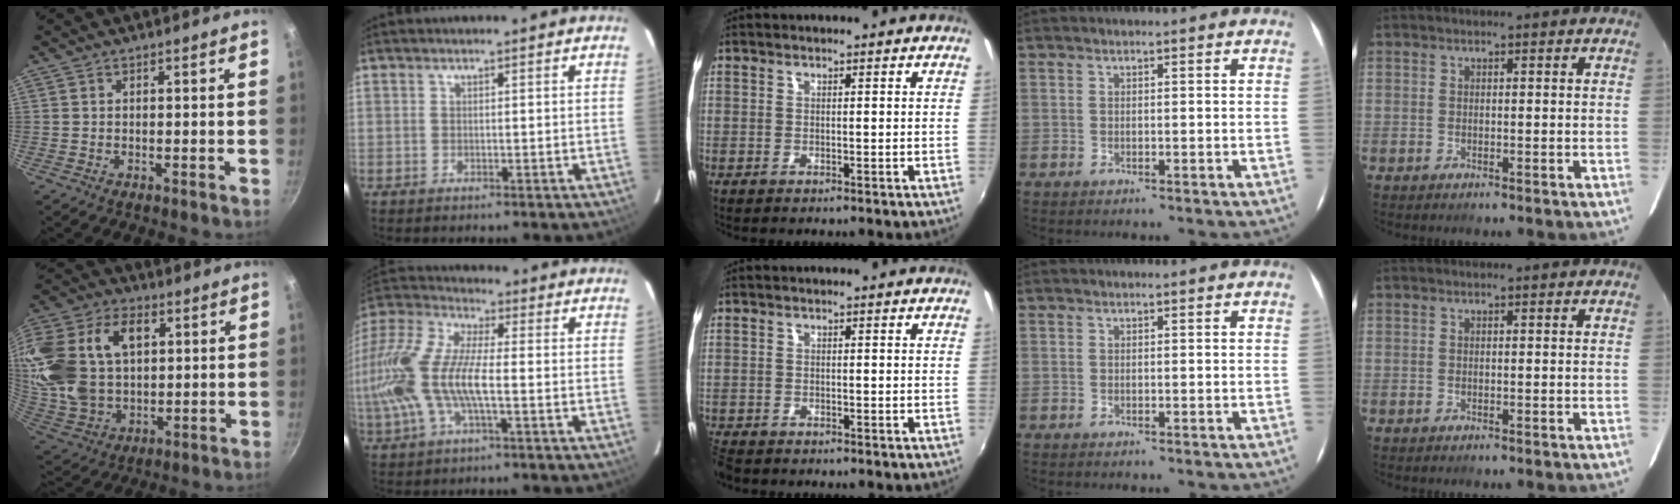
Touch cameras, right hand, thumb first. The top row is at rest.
{"thumb": {"total": 26.4, "force": [6.2, 17.9, 18.3], "torque": [-0.388, 0.012, 0.121]}, "index": {"total": 19.1, "force": [-2.4, 6.7, 17.8], "torque": [-0.365, -0.003, -0.056]}, "middle": {"total": 3.7, "force": [-3.4, 1.2, 1.0], "torque": [-0.037, -0.019, -0.067]}}